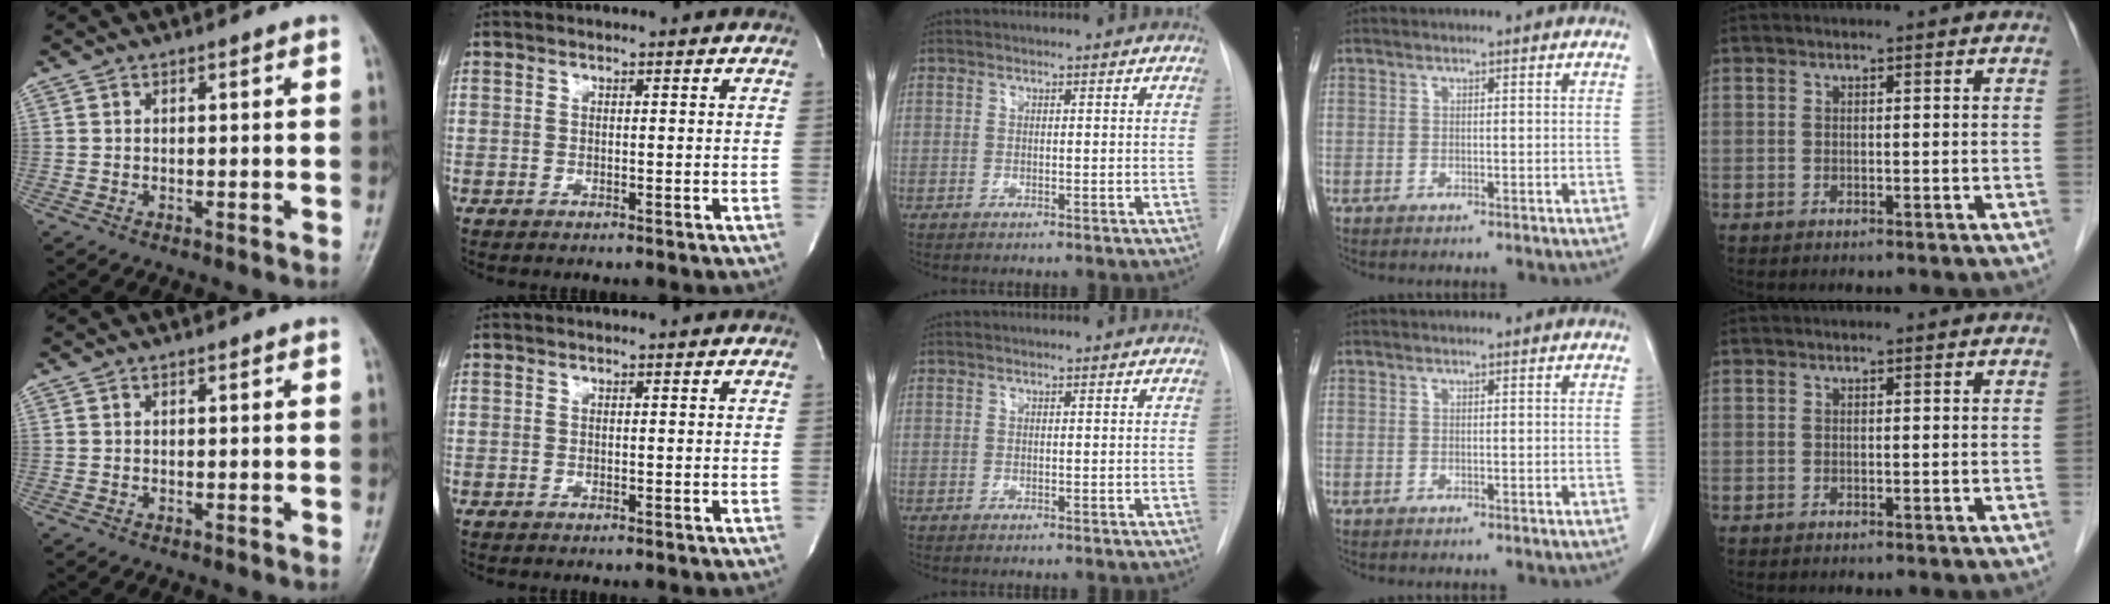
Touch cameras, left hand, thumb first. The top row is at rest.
{}